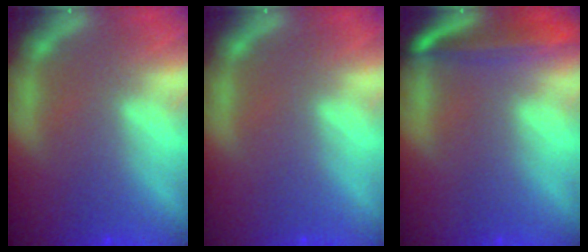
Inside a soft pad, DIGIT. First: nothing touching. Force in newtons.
{"total": 0.0}
{"total": 6.0}